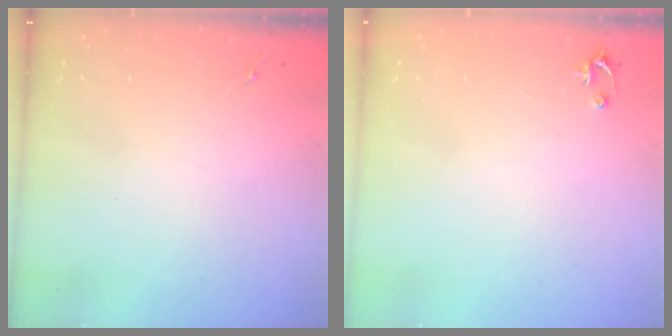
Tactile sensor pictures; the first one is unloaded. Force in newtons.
{"total": 2.5, "press": 2.5, "slide": 0.2}